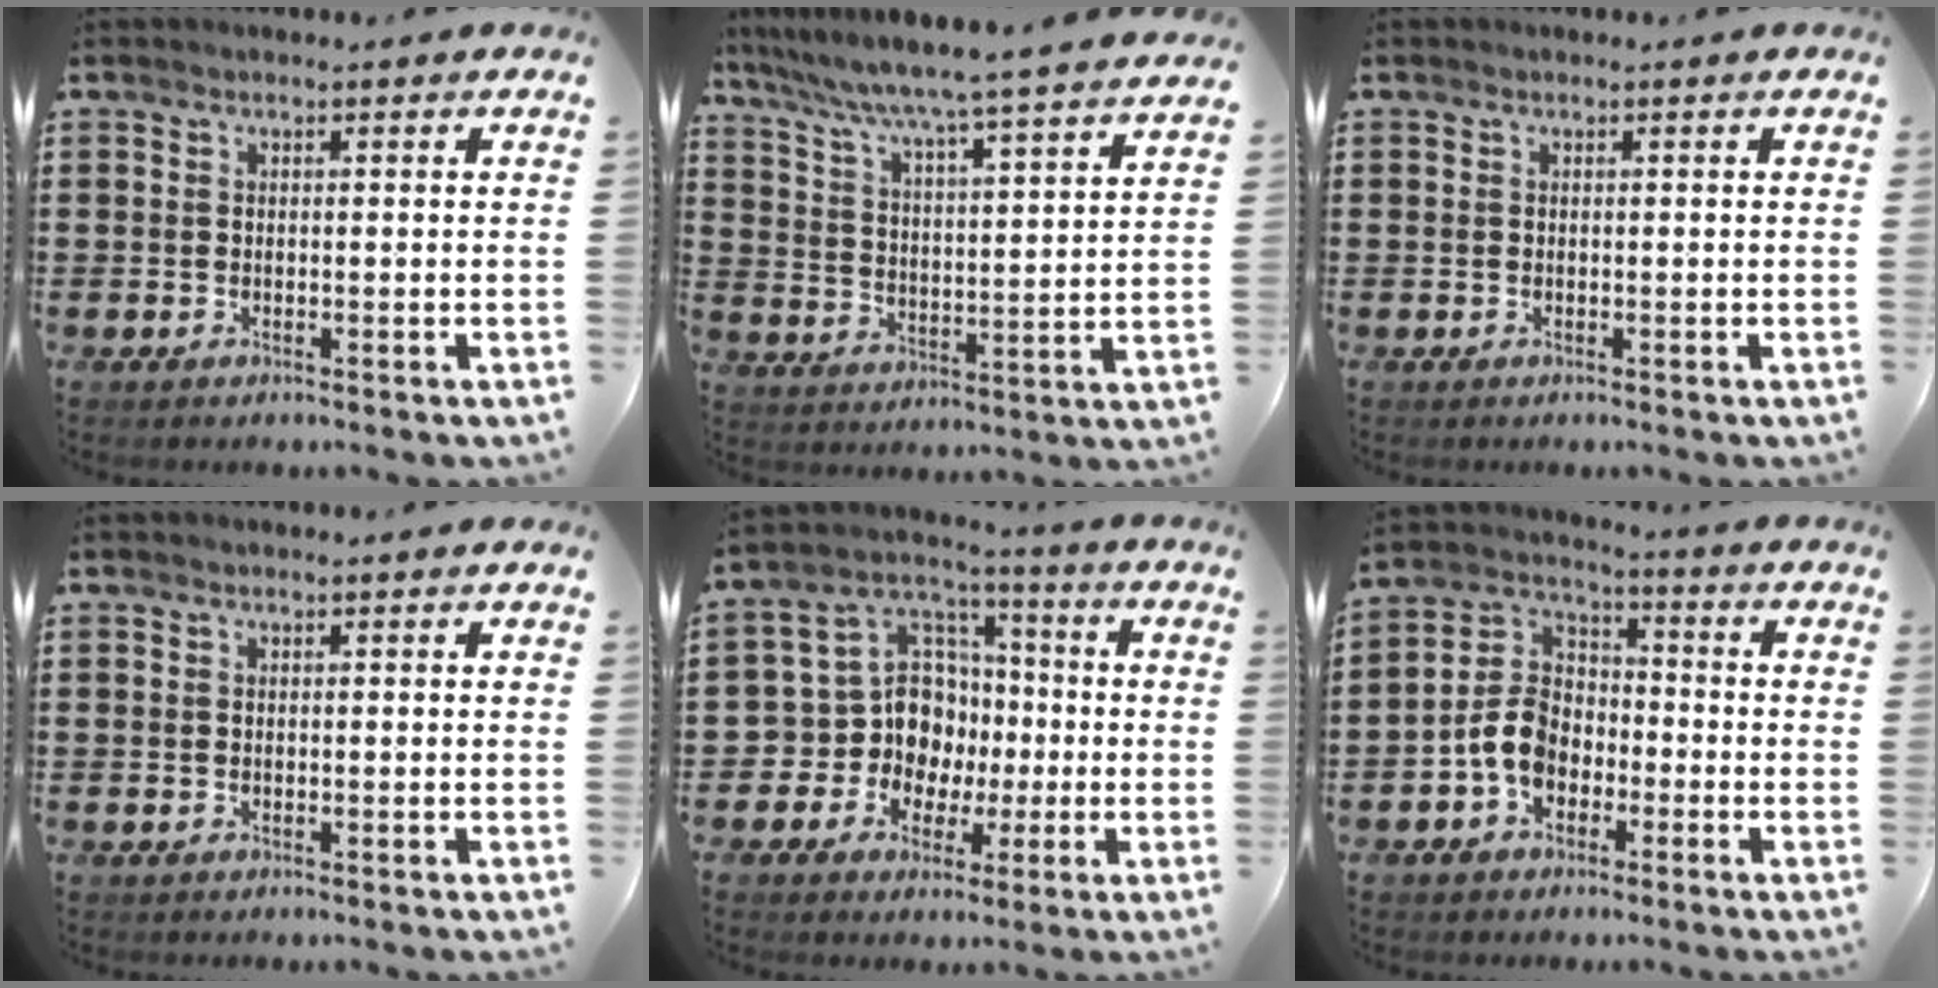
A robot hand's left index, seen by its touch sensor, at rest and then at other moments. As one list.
[{"total": 5.2, "force": [4.6, -1.2, 2.1], "torque": [-0.064, -0.049, 0.068]}, {"total": 0.0}, {"total": 0.0}, {"total": 10.7, "force": [-1.0, 10.0, 3.5], "torque": [-0.120, 0.005, -0.014]}, {"total": 7.5, "force": [-3.2, 5.3, 4.1], "torque": [-0.118, 0.008, -0.072]}]